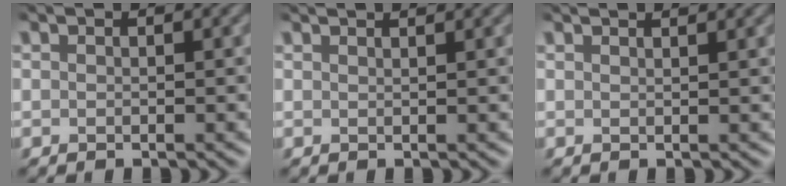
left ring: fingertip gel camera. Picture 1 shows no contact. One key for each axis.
{"total": 2.7, "fx": 2.1, "fy": 1.0, "fz": 1.4, "tx": 0.001, "ty": 0.010, "tz": -0.003}
{"total": 2.8, "fx": 2.3, "fy": 1.0, "fz": 1.3, "tx": 0.001, "ty": 0.011, "tz": -0.001}